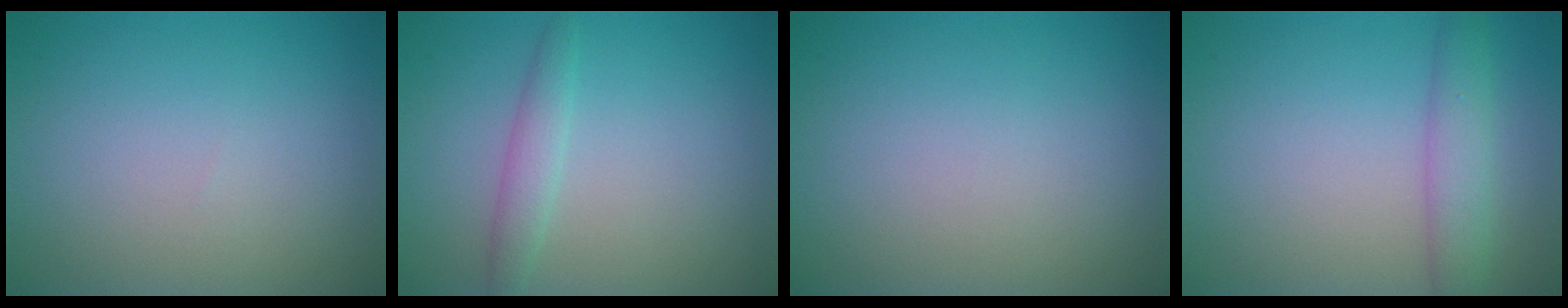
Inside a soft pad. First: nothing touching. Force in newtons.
{"total": 1.9, "press": 1.9, "slide": 0.1}
{"total": 0.0}
{"total": 3.0, "press": 3.0, "slide": 0.2}